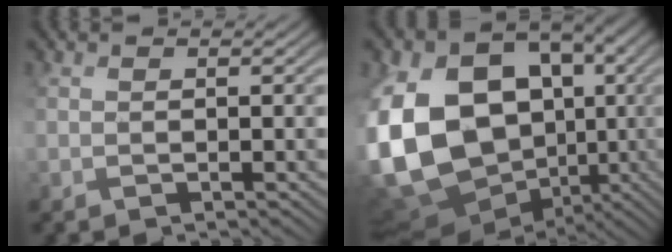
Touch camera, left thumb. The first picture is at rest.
{"total": 18.8, "force": [-1.1, 15.2, 11.0], "torque": [-0.260, -0.017, -0.003]}